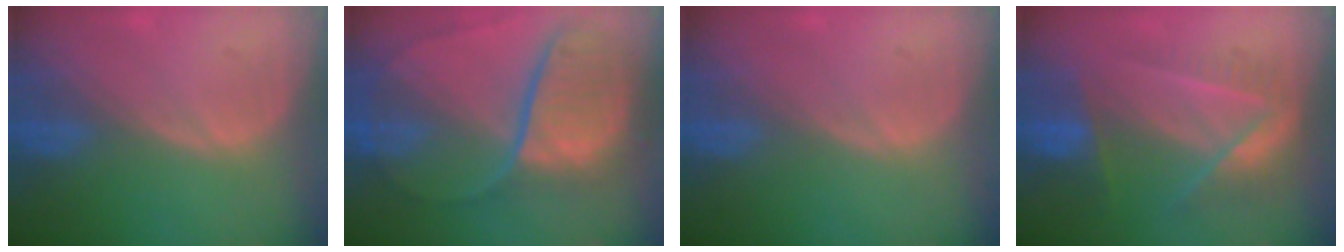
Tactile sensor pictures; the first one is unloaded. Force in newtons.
{"total": 11.2, "press": 9.3, "slide": 6.3}
{"total": 0.0}
{"total": 7.3, "press": 6.6, "slide": 3.0}